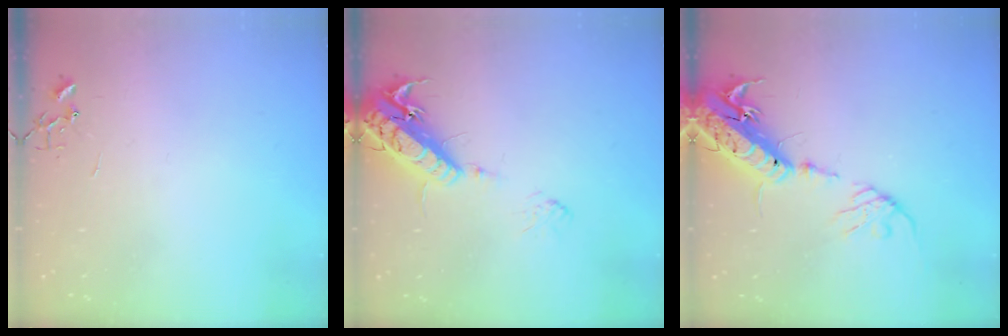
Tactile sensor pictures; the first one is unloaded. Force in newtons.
{"total": 16.4, "press": 15.9, "slide": 3.8}
{"total": 19.6, "press": 19.1, "slide": 4.3}